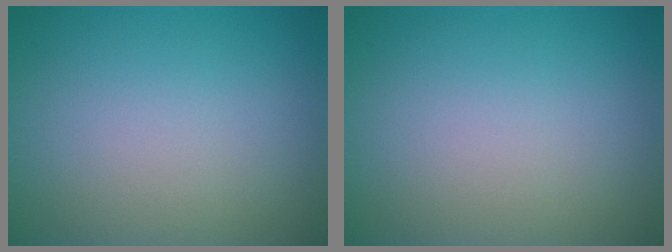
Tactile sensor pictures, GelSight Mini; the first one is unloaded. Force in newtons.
{"total": 0.0}